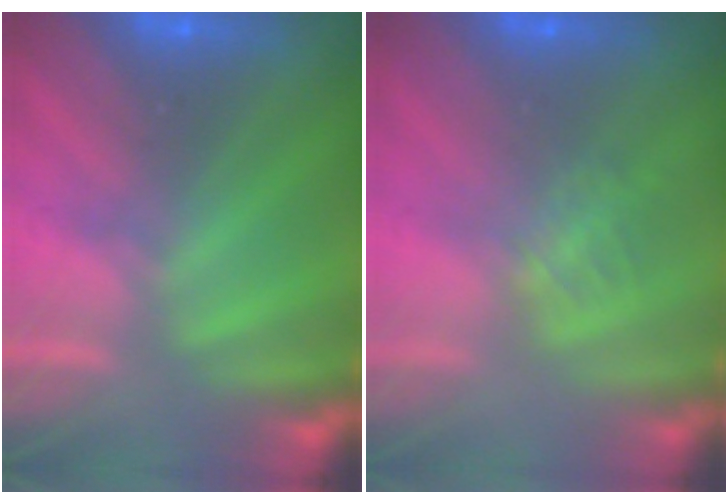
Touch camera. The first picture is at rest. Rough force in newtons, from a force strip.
{"total": 1.3}